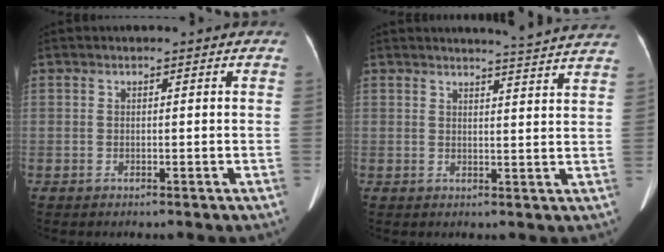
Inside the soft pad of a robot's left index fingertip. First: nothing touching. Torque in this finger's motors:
{"motor_torque": [-0.16, -1.16, -0.01, 0.03]}